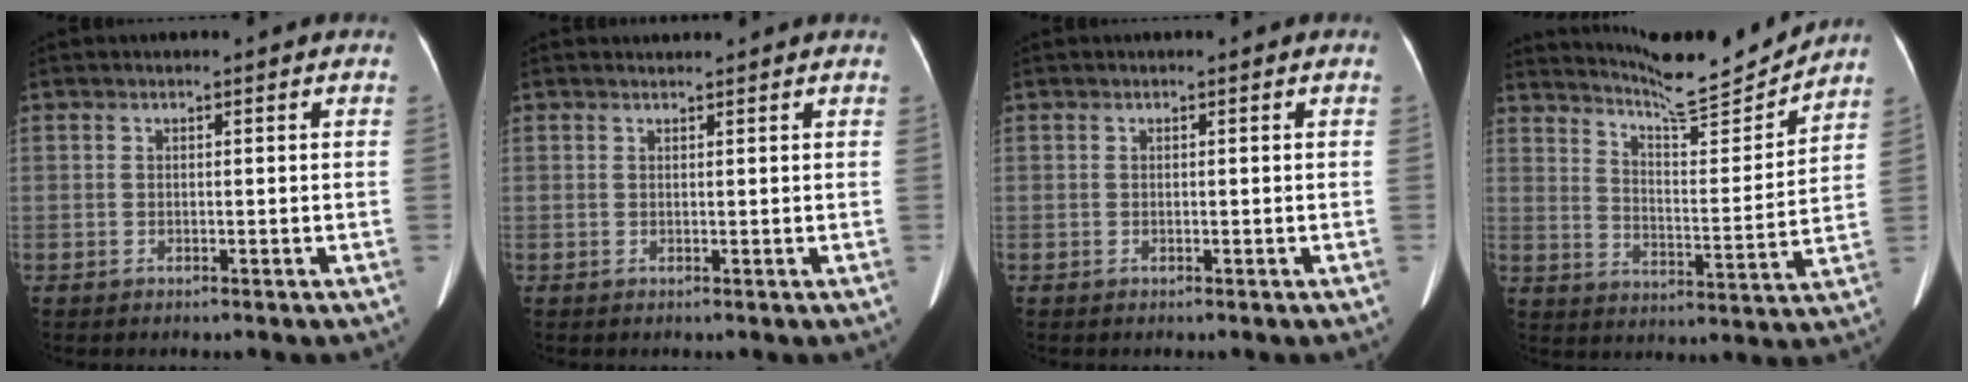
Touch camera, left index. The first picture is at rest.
{"total": 0.8, "force": [0.8, 0.0, -0.1], "torque": [-0.009, 0.008, 0.017]}
{"total": 0.0}
{"total": 12.7, "force": [12.3, -0.6, 3.1], "torque": [-0.056, -0.027, 0.185]}